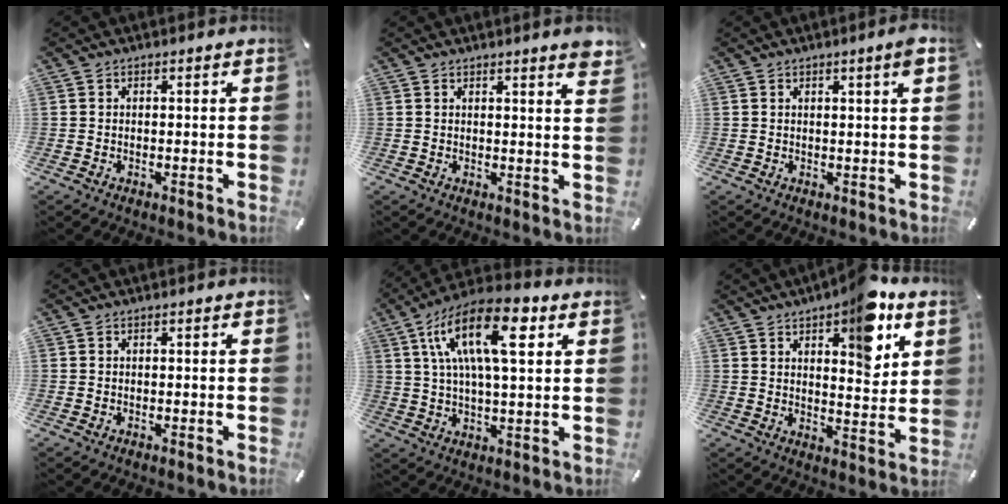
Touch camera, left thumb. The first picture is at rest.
{"total": 3.0, "force": [2.2, 0.0, 2.0], "torque": [-0.028, -0.017, 0.036]}
{"total": 2.9, "force": [1.4, 0.2, 2.5], "torque": [-0.042, -0.004, 0.021]}
{"total": 0.0}
{"total": 17.3, "force": [6.6, 6.5, 14.6], "torque": [-0.280, -0.004, 0.104]}
{"total": 12.5, "force": [7.5, 5.2, 8.6], "torque": [-0.101, -0.042, 0.121]}